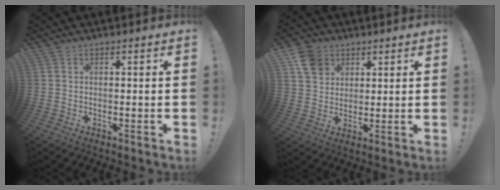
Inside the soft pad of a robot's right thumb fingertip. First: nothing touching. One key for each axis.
{"total": 8.5, "fx": 4.4, "fy": 6.6, "fz": 2.7, "tx": -0.038, "ty": -0.020, "tz": 0.090}